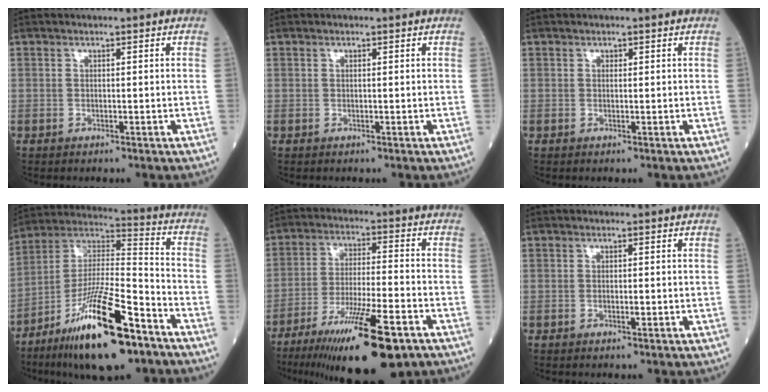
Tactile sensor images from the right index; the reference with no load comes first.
{"total": 0.0}
{"total": 0.0}
{"total": 19.9, "force": [-11.8, 3.4, 15.7], "torque": [-0.297, -0.021, -0.205]}
{"total": 16.9, "force": [-10.6, 2.1, 13.0], "torque": [-0.212, -0.038, -0.178]}
{"total": 0.7, "force": [-0.2, 0.1, 0.6], "torque": [-0.010, -0.001, -0.003]}